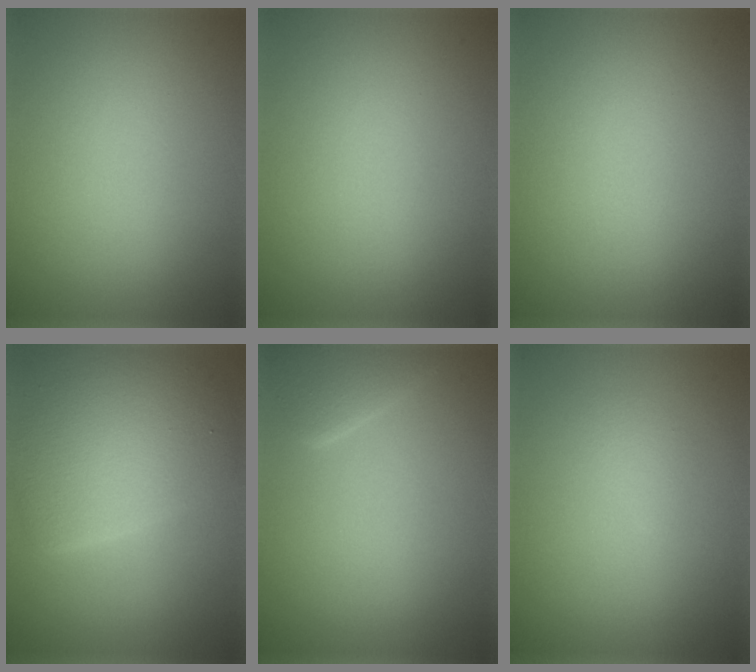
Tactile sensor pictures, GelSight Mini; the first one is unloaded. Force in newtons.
{"total": 0.0}
{"total": 0.0}
{"total": 7.7, "press": 7.7, "slide": 0.2}
{"total": 2.2, "press": 2.1, "slide": 0.2}
{"total": 0.8, "press": 0.8, "slide": 0.0}